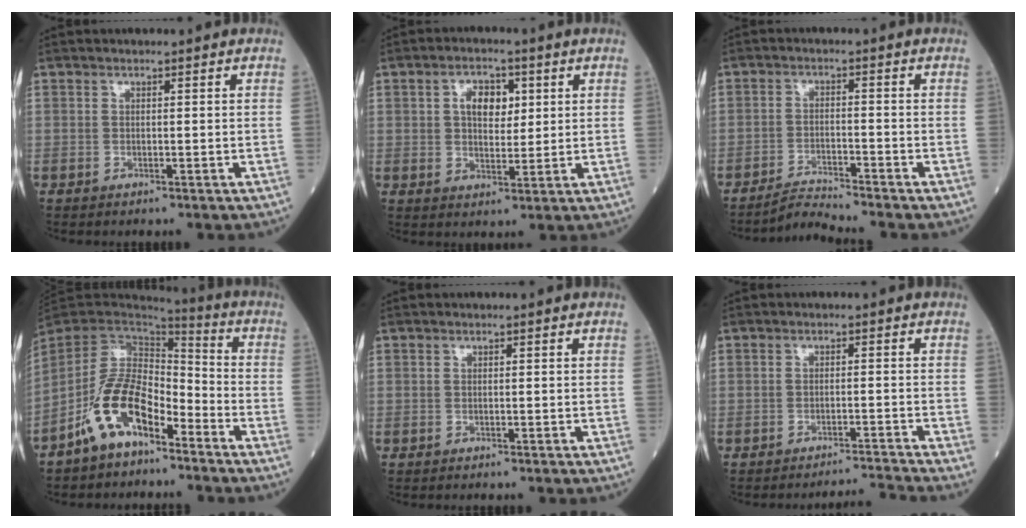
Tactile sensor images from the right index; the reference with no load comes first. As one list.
[{"total": 5.5, "force": [1.6, 3.2, 4.2], "torque": [-0.069, 0.011, 0.029]}, {"total": 3.9, "force": [-3.6, -1.5, -0.2], "torque": [-0.003, -0.016, -0.065]}, {"total": 11.4, "force": [-6.6, 5.2, 7.7], "torque": [-0.167, 0.013, -0.128]}, {"total": 0.0}, {"total": 4.6, "force": [-3.8, -2.6, -0.5], "torque": [0.007, -0.002, -0.059]}]